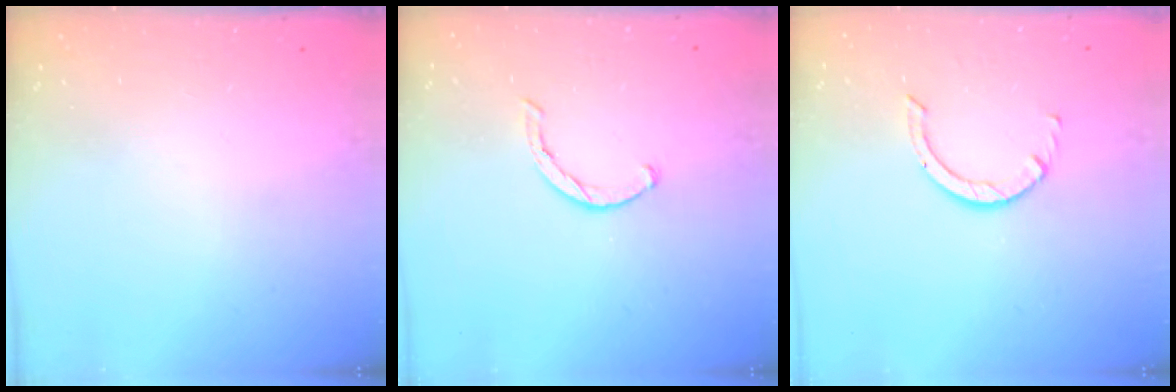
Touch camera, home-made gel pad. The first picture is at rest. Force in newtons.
{"total": 1.8, "press": 1.8, "slide": 0.3}
{"total": 2.9, "press": 2.9, "slide": 0.2}